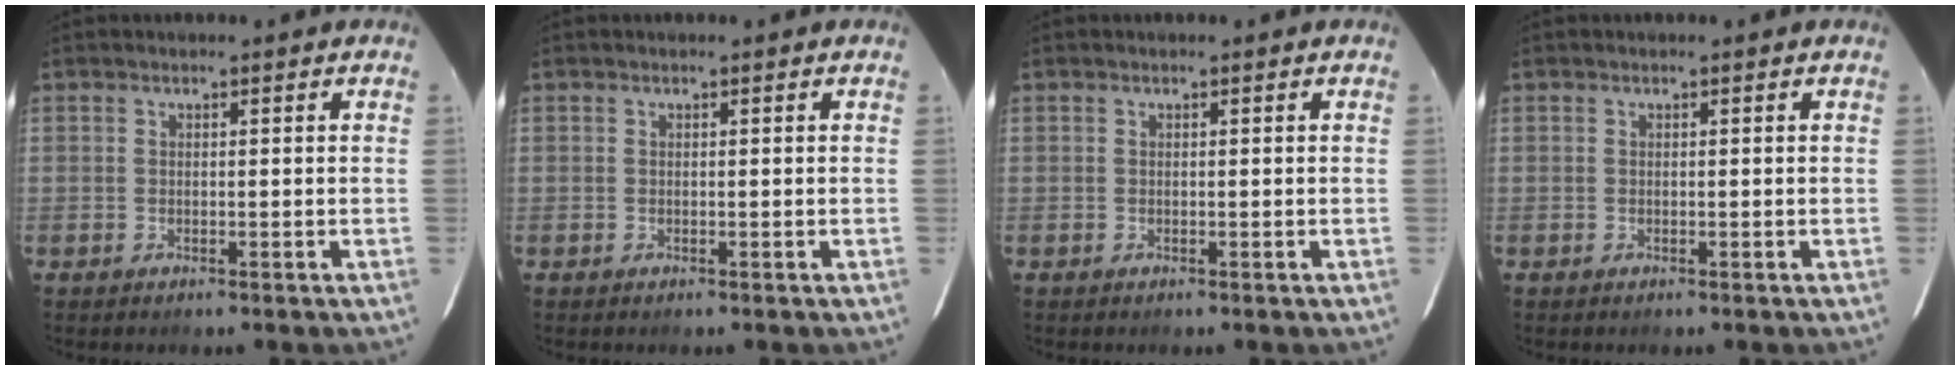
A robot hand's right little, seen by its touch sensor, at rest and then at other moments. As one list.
[{"total": 0.0}, {"total": 0.0}, {"total": 0.0}]